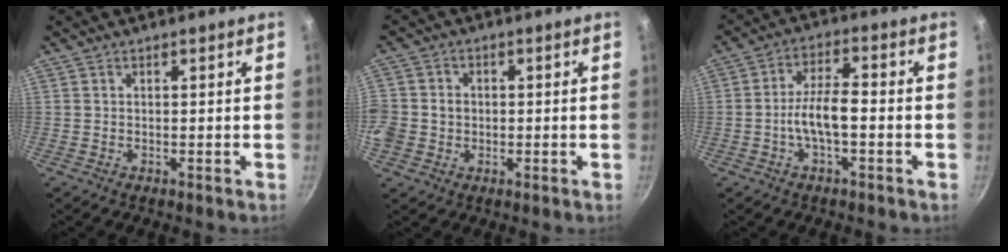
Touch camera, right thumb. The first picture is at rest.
{"total": 8.8, "force": [-1.1, 8.0, 3.5], "torque": [-0.088, 0.021, -0.026]}
{"total": 7.2, "force": [-1.8, 2.7, 6.4], "torque": [-0.115, 0.031, -0.040]}